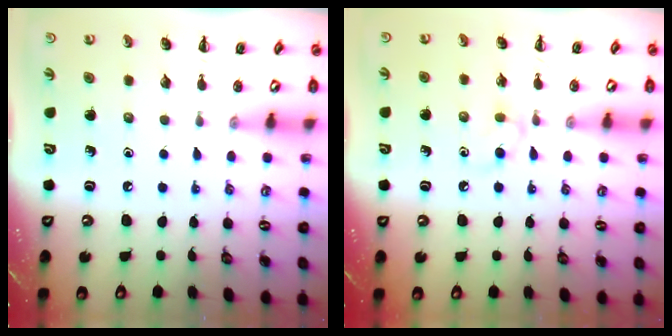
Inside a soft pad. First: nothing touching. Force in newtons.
{"total": 4.8, "press": 4.5, "slide": 1.7}